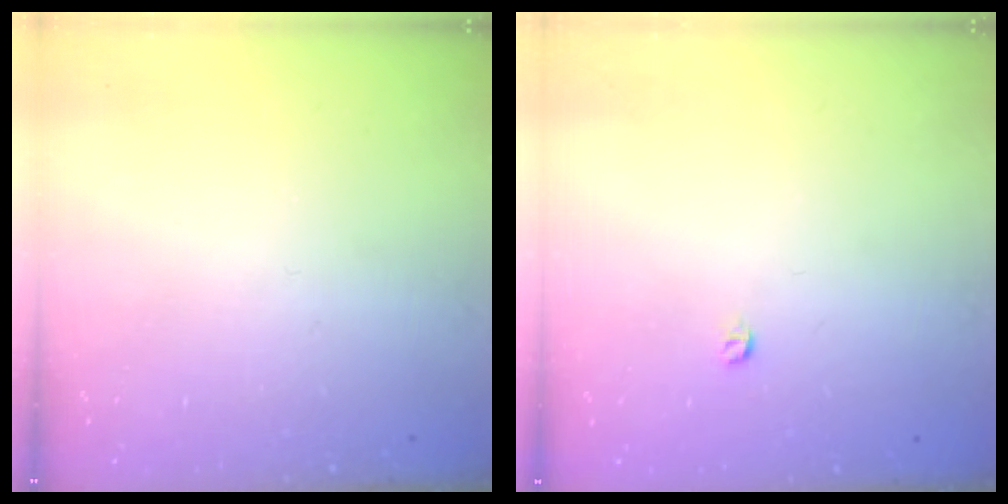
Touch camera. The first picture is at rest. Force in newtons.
{"total": 3.1, "press": 3.1, "slide": 0.5}